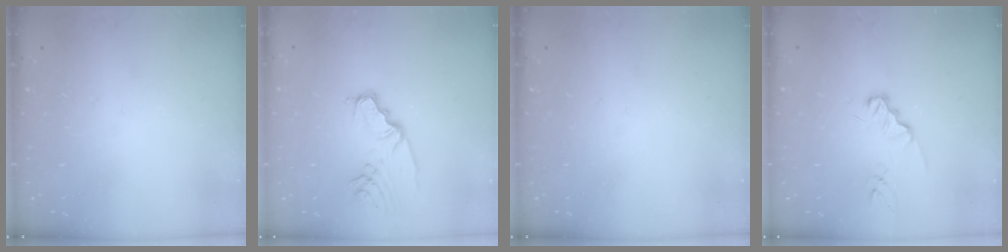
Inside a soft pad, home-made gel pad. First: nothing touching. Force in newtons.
{"total": 7.0, "press": 7.0, "slide": 0.6}
{"total": 0.0}
{"total": 1.8, "press": 1.8, "slide": 0.3}